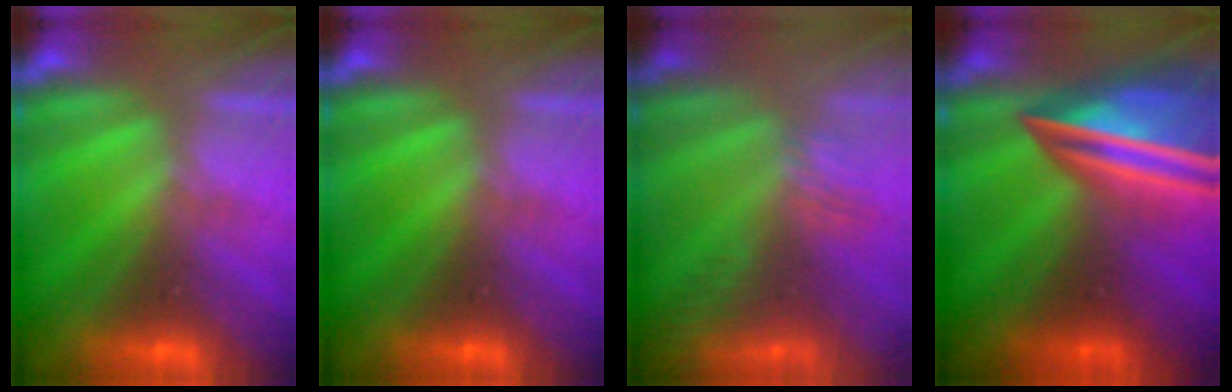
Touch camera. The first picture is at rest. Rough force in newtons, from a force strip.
{"total": 0.0}
{"total": 3.4}
{"total": 7.5}